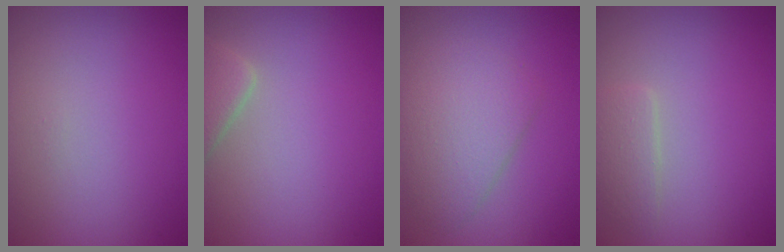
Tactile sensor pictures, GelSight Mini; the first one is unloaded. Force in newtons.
{"total": 2.8, "press": 2.8, "slide": 0.2}
{"total": 3.7, "press": 3.7, "slide": 0.1}
{"total": 1.5, "press": 1.5, "slide": 0.1}